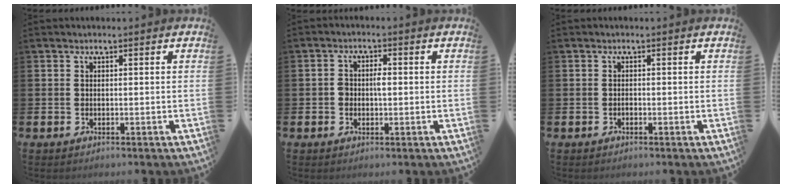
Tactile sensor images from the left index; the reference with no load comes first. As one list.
[{"total": 2.2, "force": [0.0, 1.5, 1.6], "torque": [-0.021, 0.005, -0.005]}, {"total": 0.0}]